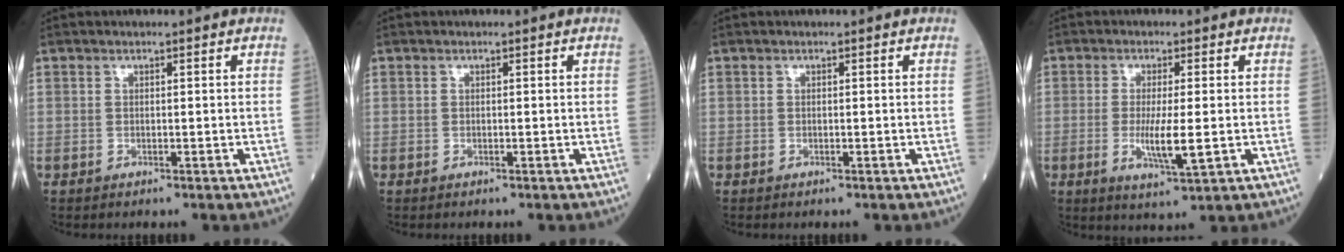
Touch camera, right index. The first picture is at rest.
{"total": 0.0}
{"total": 0.0}
{"total": 6.6, "force": [-1.0, 1.2, 6.4], "torque": [-0.126, -0.015, -0.018]}